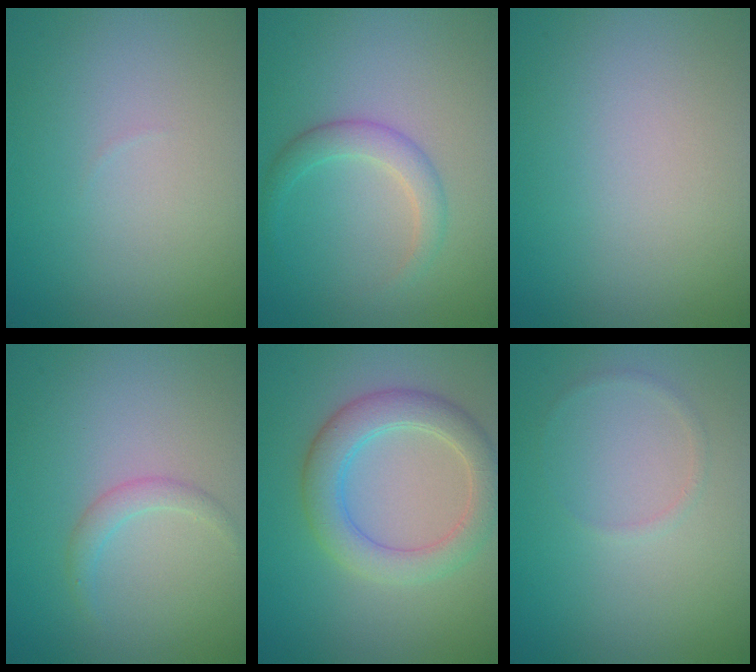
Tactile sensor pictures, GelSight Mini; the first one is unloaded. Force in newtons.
{"total": 2.2, "press": 2.2, "slide": 0.1}
{"total": 0.0}
{"total": 1.3, "press": 1.3, "slide": 0.1}
{"total": 4.5, "press": 4.5, "slide": 0.2}
{"total": 0.6, "press": 0.6, "slide": 0.1}